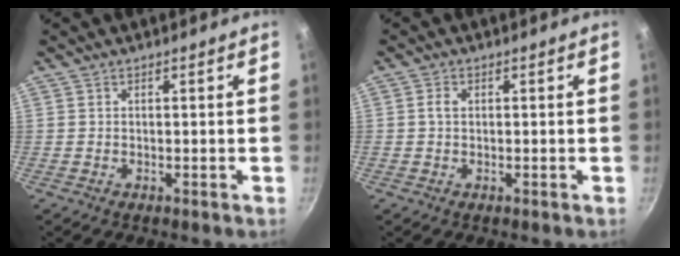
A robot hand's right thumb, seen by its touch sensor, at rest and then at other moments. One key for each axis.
{"total": 1.7, "fx": 0.3, "fy": 1.3, "fz": 1.1, "tx": -0.018, "ty": 0.006, "tz": 0.002}